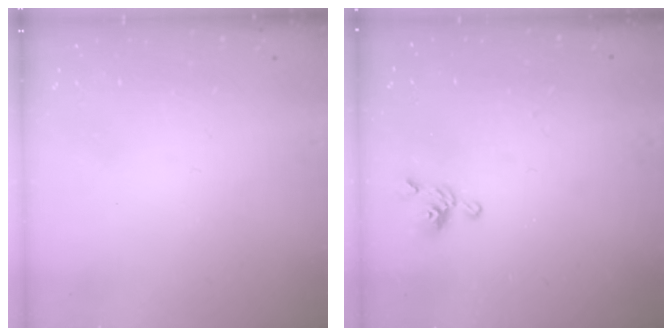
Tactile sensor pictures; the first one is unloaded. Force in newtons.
{"total": 5.7, "press": 5.7, "slide": 0.6}